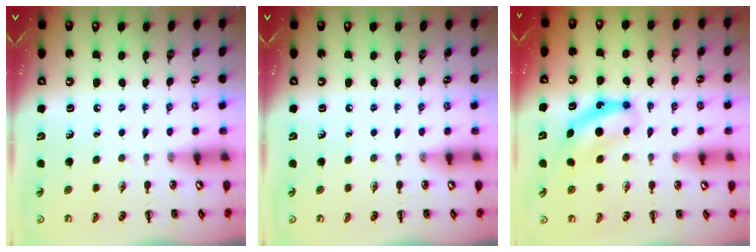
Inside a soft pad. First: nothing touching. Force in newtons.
{"total": 0.0}
{"total": 6.9, "press": 6.9, "slide": 0.2}